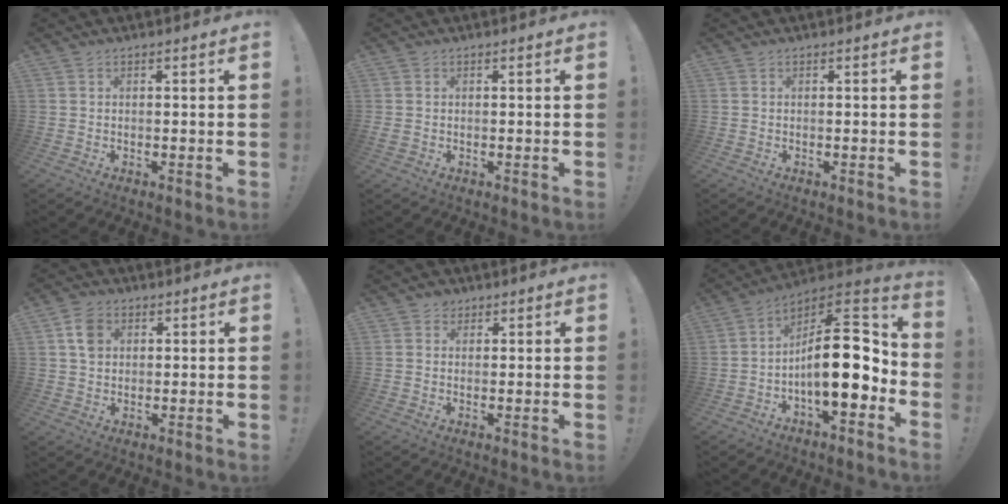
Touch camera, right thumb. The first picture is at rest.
{"total": 0.9, "force": [0.0, 0.7, 0.5], "torque": [-0.010, 0.003, 0.000]}
{"total": 0.0}
{"total": 6.4, "force": [1.8, 4.9, 3.7], "torque": [-0.053, 0.007, 0.037]}
{"total": 2.7, "force": [1.7, 2.0, 0.6], "torque": [0.001, -0.007, 0.028]}
{"total": 18.6, "force": [-1.7, 7.8, 16.8], "torque": [-0.255, 0.005, -0.026]}